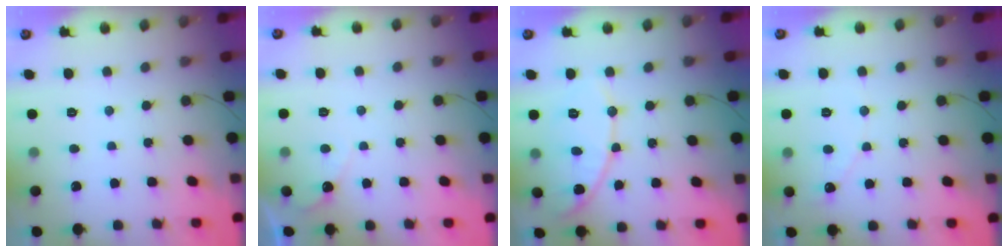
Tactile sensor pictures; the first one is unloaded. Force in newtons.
{"total": 3.4, "press": 3.4, "slide": 0.2}
{"total": 10.5, "press": 10.5, "slide": 0.8}
{"total": 2.3, "press": 2.3, "slide": 0.1}